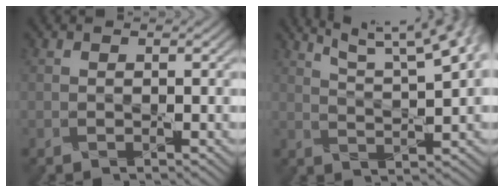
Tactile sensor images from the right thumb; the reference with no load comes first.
{"total": 10.8, "force": [7.2, 2.2, 7.7], "torque": [-0.108, 0.020, 0.091]}